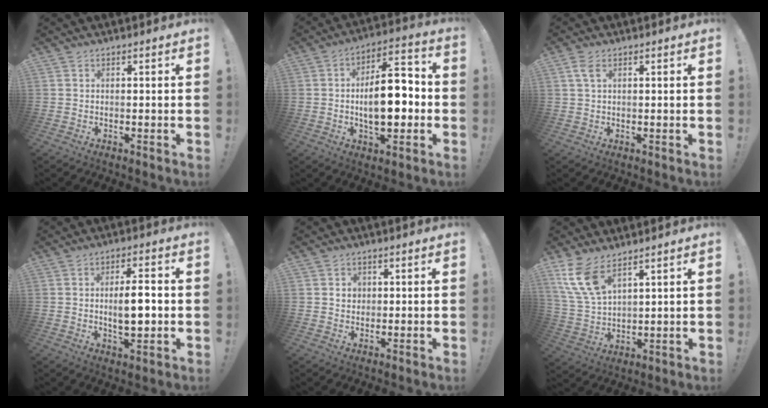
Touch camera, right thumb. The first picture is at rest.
{"total": 15.4, "force": [-1.7, 7.7, 13.2], "torque": [-0.206, 0.005, -0.038]}
{"total": 3.2, "force": [1.3, 1.6, 2.5], "torque": [-0.047, 0.001, 0.024]}
{"total": 8.5, "force": [-0.4, 3.1, 7.9], "torque": [-0.129, -0.002, -0.013]}
{"total": 2.7, "force": [0.6, 2.4, 1.0], "torque": [-0.011, 0.000, 0.009]}
{"total": 10.8, "force": [7.1, 4.4, 6.8], "torque": [-0.147, -0.031, 0.139]}